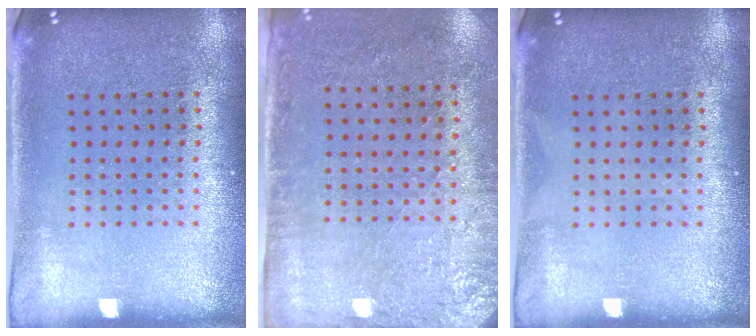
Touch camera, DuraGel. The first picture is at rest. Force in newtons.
{"total": 2.8, "press": 2.3, "slide": 1.6}
{"total": 0.0}